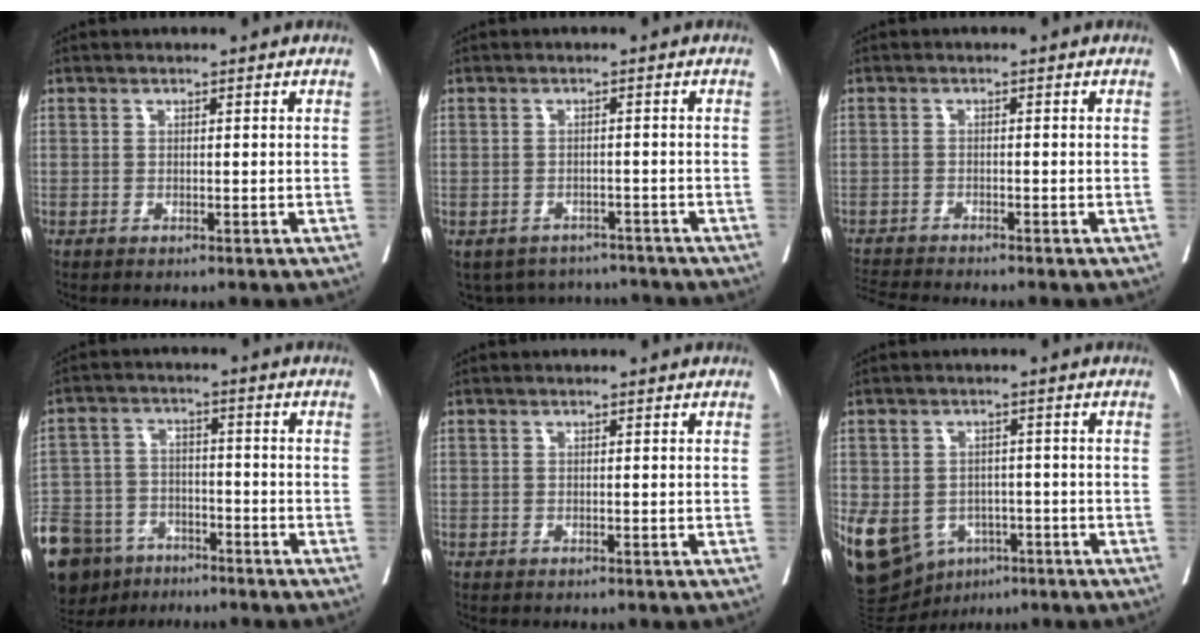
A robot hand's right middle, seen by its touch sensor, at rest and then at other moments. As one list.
[{"total": 9.1, "force": [-8.4, 3.5, 1.2], "torque": [-0.019, 0.013, -0.105]}, {"total": 5.3, "force": [-5.1, -1.1, 1.0], "torque": [-0.019, -0.015, -0.091]}, {"total": 19.8, "force": [-13.8, 11.4, 8.4], "torque": [-0.244, -0.018, -0.225]}, {"total": 2.0, "force": [-1.9, 0.3, 0.7], "torque": [-0.013, -0.003, -0.028]}, {"total": 16.6, "force": [-6.8, 12.6, 8.3], "torque": [-0.209, 0.007, -0.095]}]